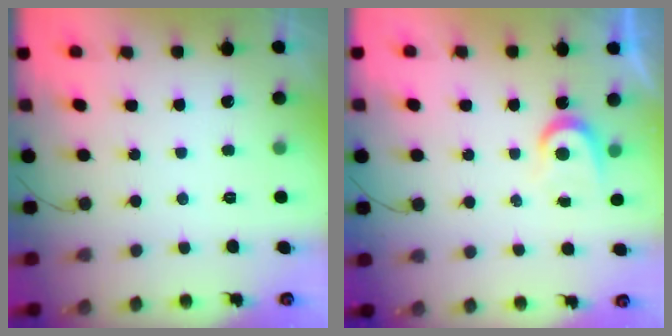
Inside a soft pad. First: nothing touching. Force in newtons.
{"total": 4.1, "press": 4.1, "slide": 0.6}